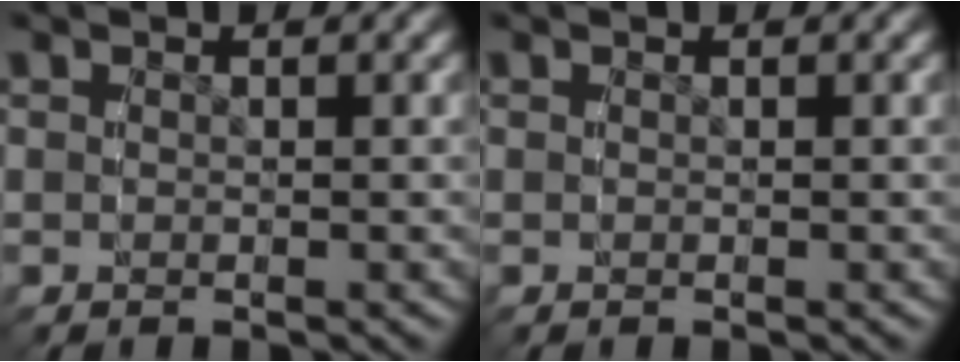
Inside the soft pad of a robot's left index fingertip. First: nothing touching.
{"total": 0.0}